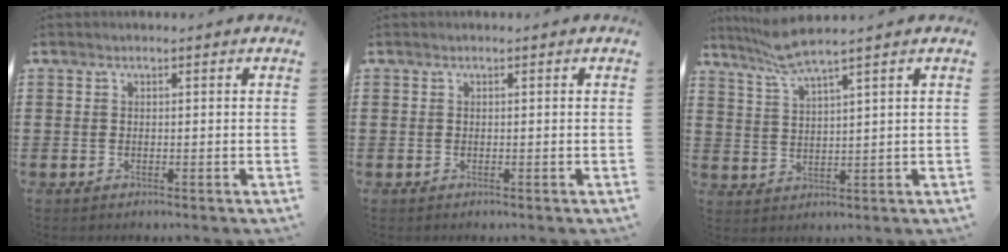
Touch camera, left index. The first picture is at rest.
{"total": 0.0}
{"total": 5.4, "force": [4.4, -0.1, 3.2], "torque": [-0.076, -0.007, 0.078]}